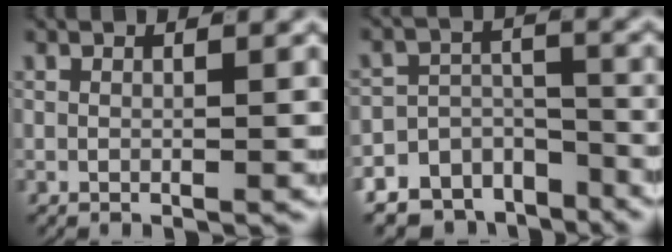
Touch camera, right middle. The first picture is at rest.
{"total": 11.9, "force": [-8.6, 7.4, 3.6], "torque": [-0.049, -0.024, -0.145]}